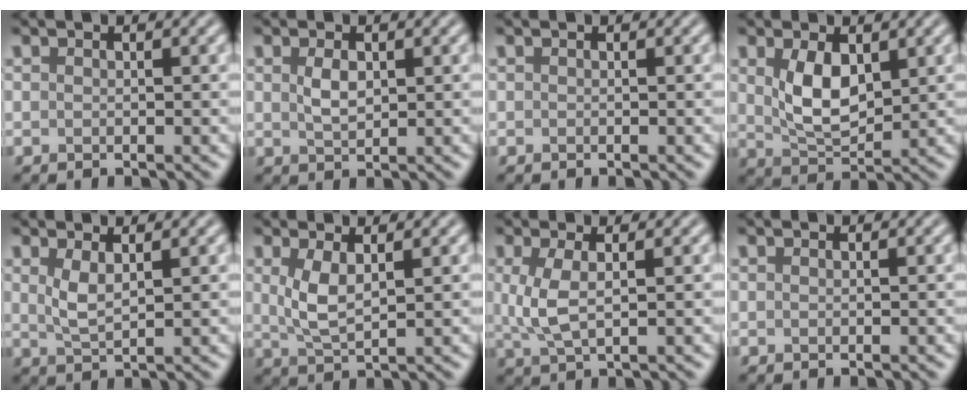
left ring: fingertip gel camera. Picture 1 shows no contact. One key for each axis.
{"total": 2.1, "fx": 0.6, "fy": 1.1, "fz": 1.6, "tx": -0.037, "ty": -0.001, "tz": 0.014}
{"total": 0.0}
{"total": 4.4, "fx": 1.2, "fy": 2.3, "fz": 3.5, "tx": -0.077, "ty": -0.004, "tz": 0.029}
{"total": 2.3, "fx": 1.0, "fy": 0.8, "fz": 1.9, "tx": -0.043, "ty": -0.003, "tz": 0.022}
{"total": 3.1, "fx": 1.0, "fy": 1.1, "fz": 2.7, "tx": -0.062, "ty": -0.003, "tz": 0.024}
{"total": 3.2, "fx": 0.5, "fy": 1.2, "fz": 2.9, "tx": -0.070, "ty": -0.003, "tz": 0.012}
{"total": 0.0}